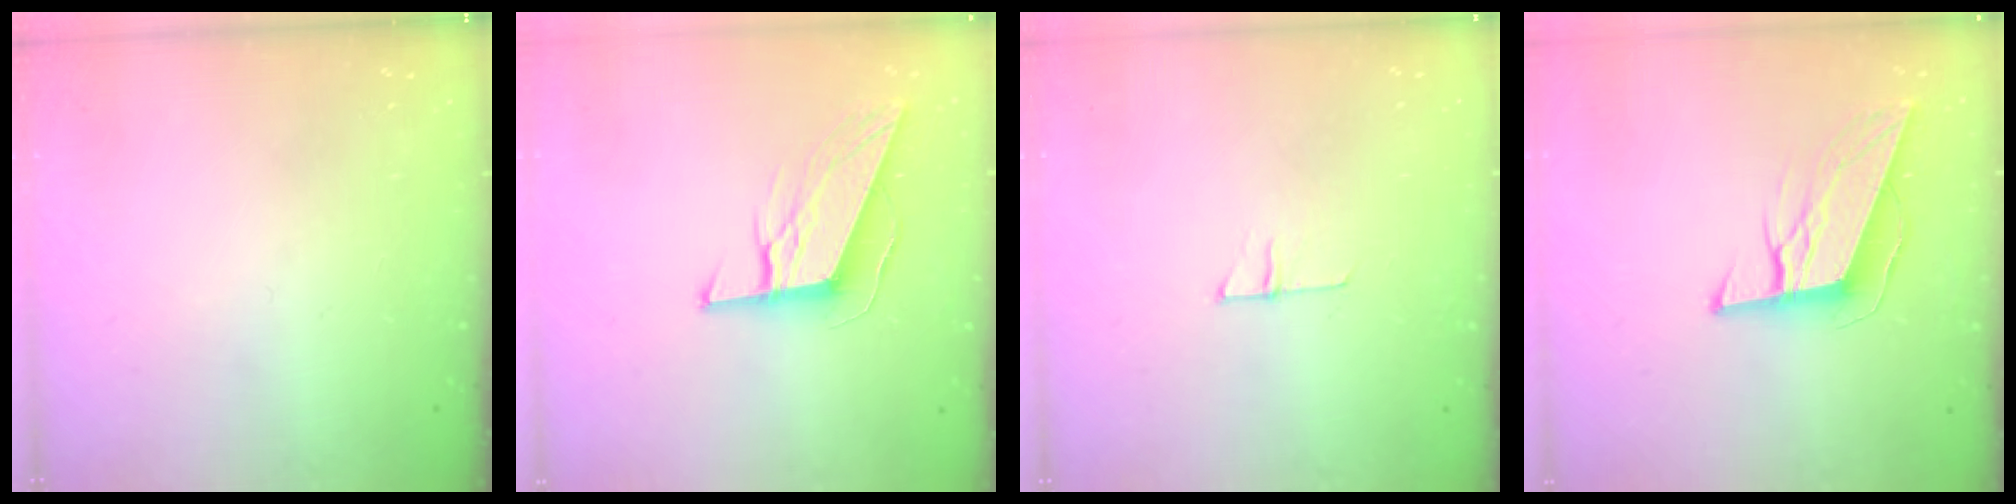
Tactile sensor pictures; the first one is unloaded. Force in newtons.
{"total": 10.1, "press": 10.0, "slide": 1.6}
{"total": 4.5, "press": 4.5, "slide": 0.4}
{"total": 10.3, "press": 9.8, "slide": 3.0}